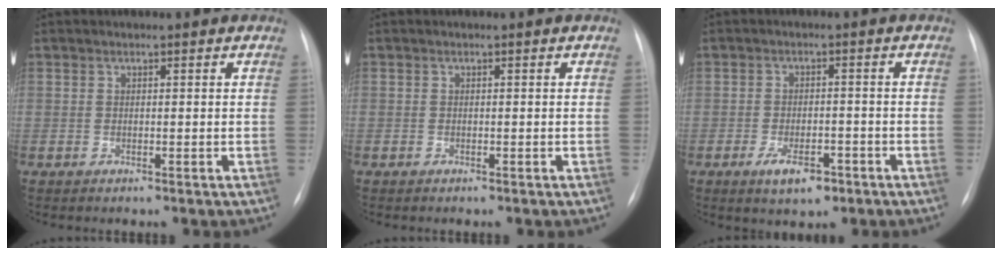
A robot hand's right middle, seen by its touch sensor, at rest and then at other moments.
{"total": 0.0}
{"total": 4.9, "force": [-2.7, 2.1, 3.4], "torque": [-0.061, -0.001, -0.039]}